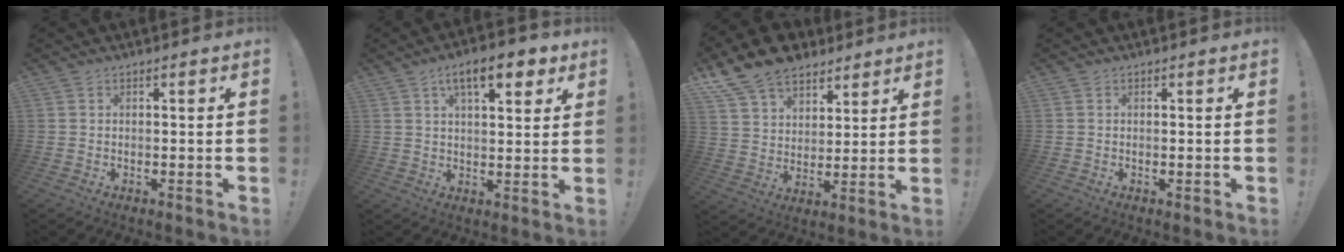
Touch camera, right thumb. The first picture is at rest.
{"total": 10.8, "force": [5.4, 4.1, 8.4], "torque": [-0.122, -0.016, 0.087]}
{"total": 14.3, "force": [10.7, 8.3, 4.4], "torque": [-0.086, -0.076, 0.206]}
{"total": 0.0}